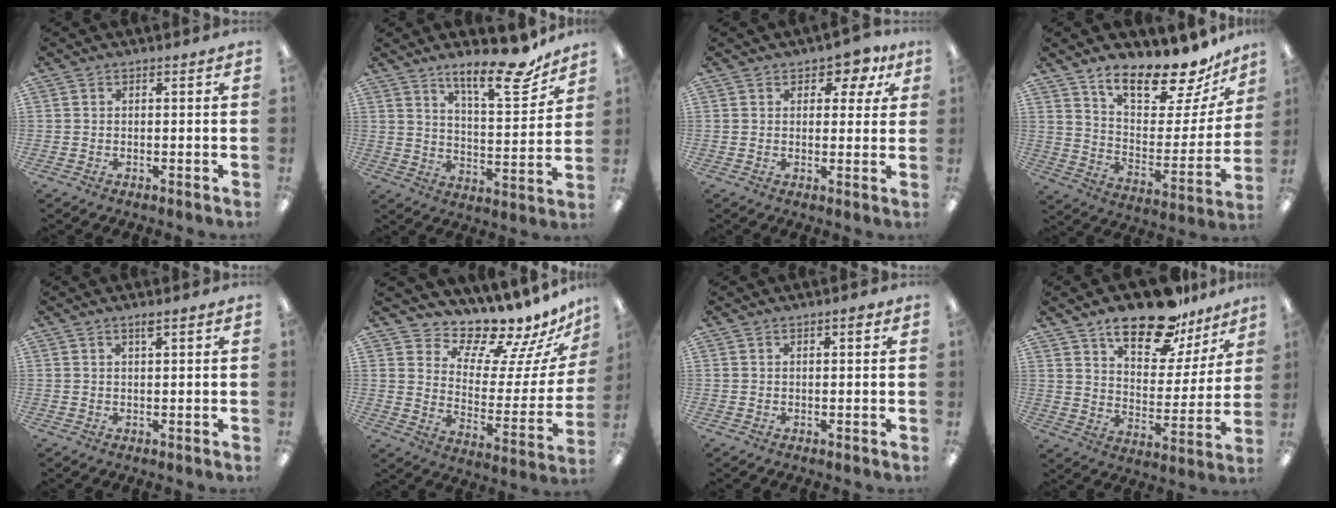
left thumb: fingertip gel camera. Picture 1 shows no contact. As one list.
[{"total": 16.4, "force": [12.4, 4.2, 9.9], "torque": [-0.145, -0.080, 0.201]}, {"total": 4.8, "force": [2.7, 3.1, 2.5], "torque": [-0.028, -0.007, 0.043]}, {"total": 16.9, "force": [14.2, 5.2, 7.5], "torque": [-0.117, -0.114, 0.241]}, {"total": 1.6, "force": [1.2, 0.2, 1.0], "torque": [-0.023, 0.000, 0.022]}, {"total": 14.6, "force": [13.9, 3.5, 3.2], "torque": [-0.043, -0.142, 0.233]}, {"total": 1.1, "force": [0.8, 0.4, 0.7], "torque": [-0.007, -0.003, 0.012]}, {"total": 18.6, "force": [13.9, 7.7, 9.7], "torque": [-0.154, -0.082, 0.239]}]